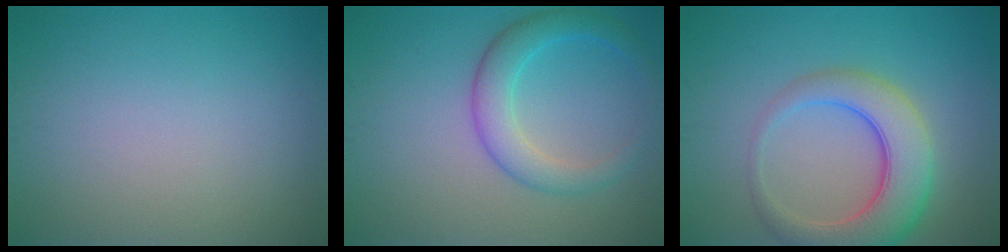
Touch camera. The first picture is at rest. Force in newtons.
{"total": 4.0, "press": 4.0, "slide": 0.2}
{"total": 6.9, "press": 6.9, "slide": 0.3}